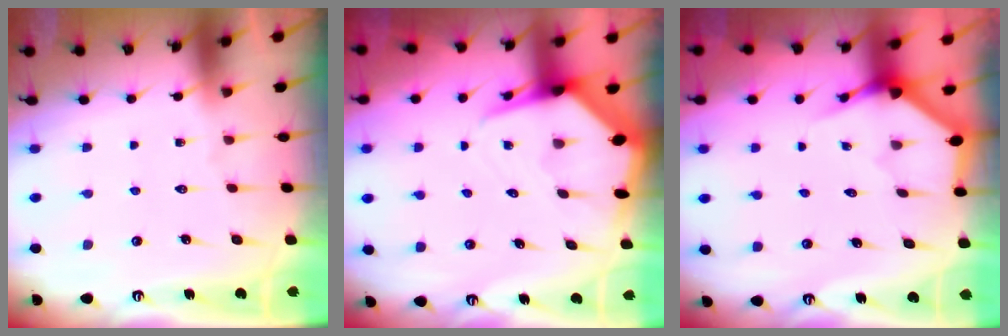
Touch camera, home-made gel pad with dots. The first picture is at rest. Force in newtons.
{"total": 6.6, "press": 6.6, "slide": 0.8}
{"total": 3.4, "press": 3.4, "slide": 0.3}